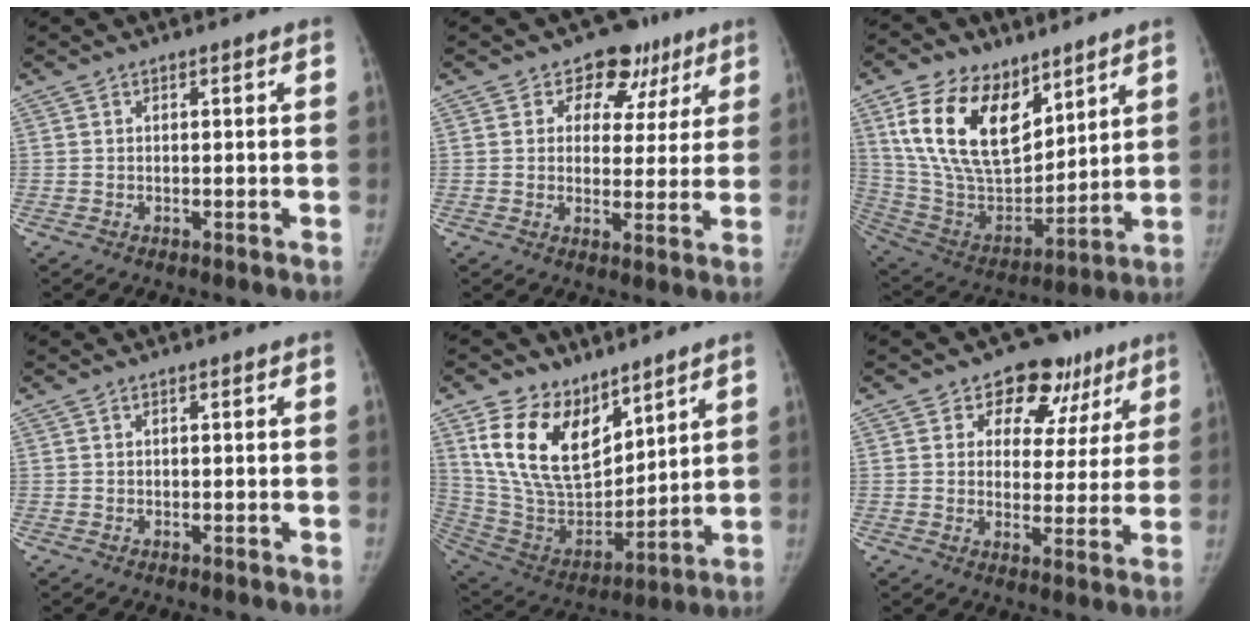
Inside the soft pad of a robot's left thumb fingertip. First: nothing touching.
{"total": 9.3, "force": [5.3, 7.0, 3.2], "torque": [0.012, -0.011, 0.069]}
{"total": 21.8, "force": [11.1, 12.5, 14.0], "torque": [-0.221, -0.050, 0.217]}
{"total": 0.0}
{"total": 19.0, "force": [10.9, 10.9, 11.1], "torque": [-0.161, -0.057, 0.228]}
{"total": 12.2, "force": [7.2, 8.6, 4.9], "torque": [0.001, -0.018, 0.090]}